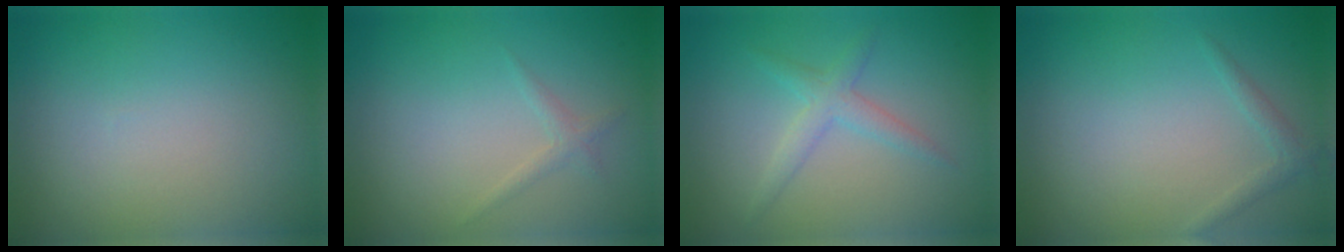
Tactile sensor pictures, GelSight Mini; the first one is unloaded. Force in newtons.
{"total": 1.0, "press": 1.0, "slide": 0.0}
{"total": 2.1, "press": 2.1, "slide": 0.0}
{"total": 1.1, "press": 1.1, "slide": 0.1}